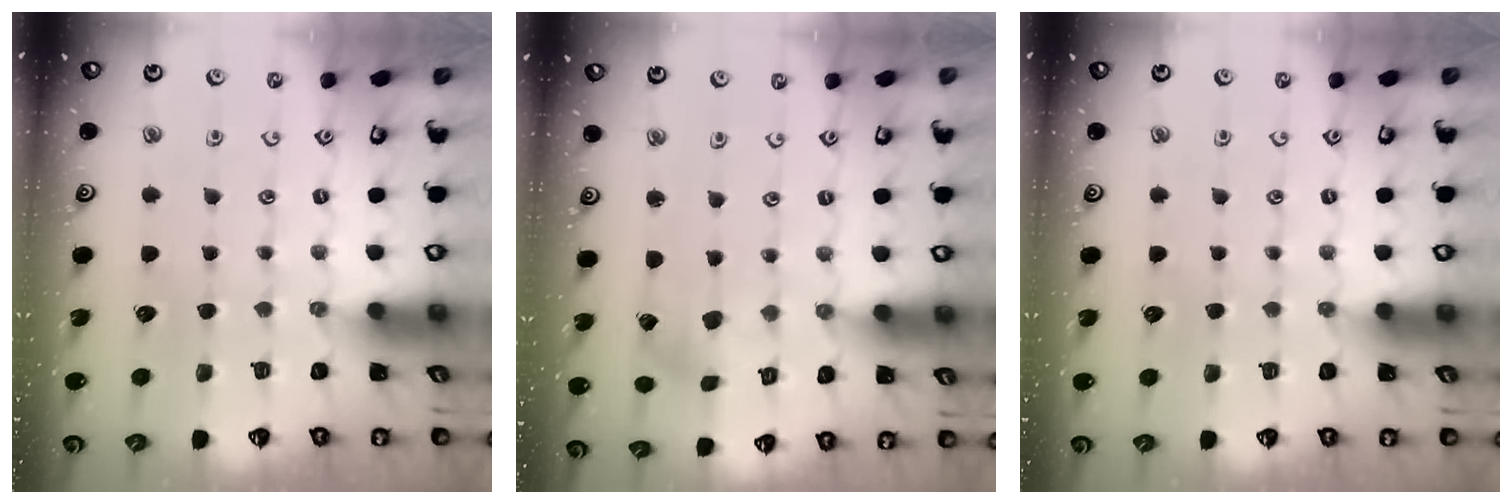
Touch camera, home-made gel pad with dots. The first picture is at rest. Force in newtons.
{"total": 1.1, "press": 1.1, "slide": 0.3}
{"total": 0.0}